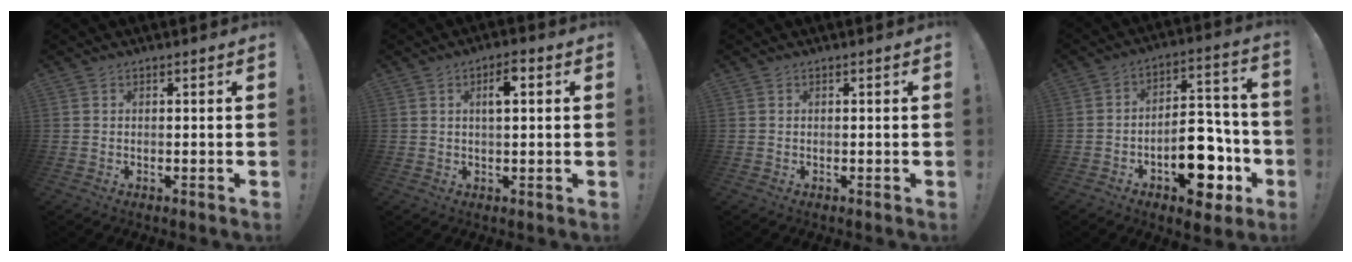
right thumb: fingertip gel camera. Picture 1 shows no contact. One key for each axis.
{"total": 4.5, "fx": 1.3, "fy": 1.5, "fz": 4.1, "tx": -0.051, "ty": -0.002, "tz": 0.013}
{"total": 0.0}
{"total": 16.3, "fx": -7.1, "fy": 9.0, "fz": 11.6, "tx": -0.135, "ty": 0.064, "tz": -0.102}